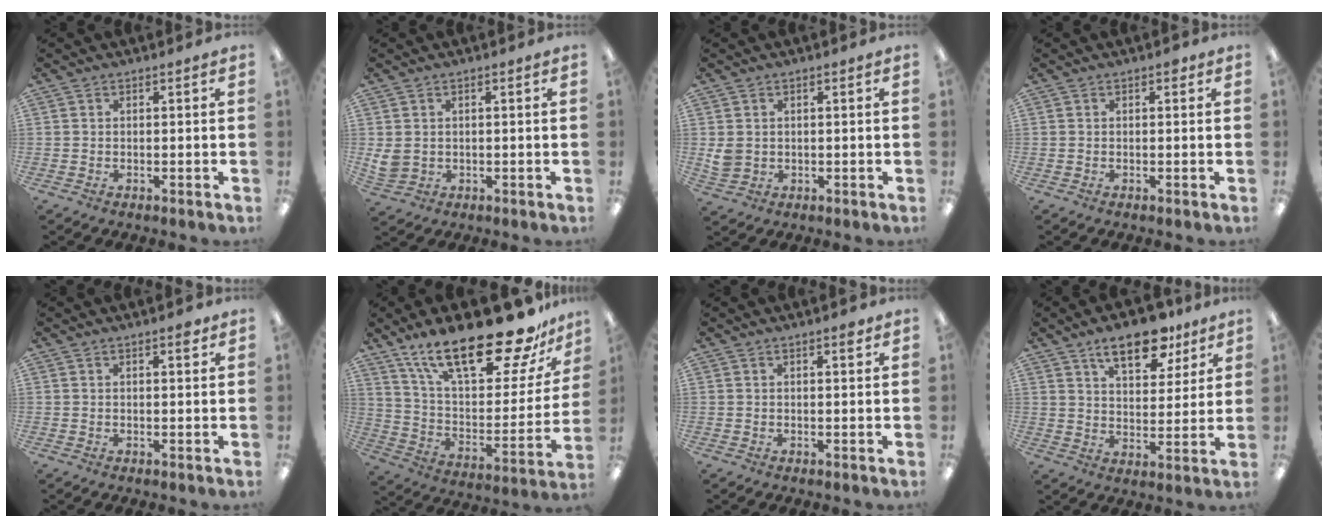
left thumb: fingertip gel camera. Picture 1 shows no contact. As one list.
[{"total": 3.7, "force": [1.0, 3.1, 1.7], "torque": [-0.033, -0.002, 0.018]}, {"total": 3.4, "force": [0.8, 2.9, 1.6], "torque": [-0.023, 0.002, 0.016]}, {"total": 0.8, "force": [0.4, 0.4, 0.5], "torque": [-0.003, 0.001, 0.005]}, {"total": 2.3, "force": [1.7, 0.6, 1.5], "torque": [-0.014, -0.005, 0.026]}, {"total": 27.3, "force": [19.4, 8.7, 17.1], "torque": [-0.276, -0.128, 0.327]}, {"total": 1.6, "force": [1.2, 0.5, 0.9], "torque": [-0.010, -0.003, 0.020]}, {"total": 13.5, "force": [9.2, 6.2, 7.7], "torque": [-0.100, -0.041, 0.156]}]